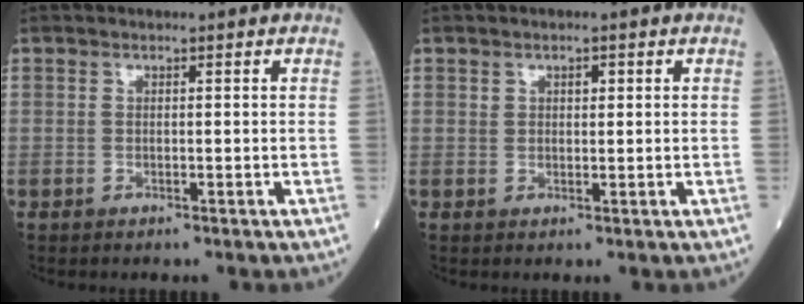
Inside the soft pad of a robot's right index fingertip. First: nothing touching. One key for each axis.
{"total": 1.4, "fx": 0.6, "fy": 0.8, "fz": 1.0, "tx": -0.015, "ty": 0.001, "tz": 0.009}